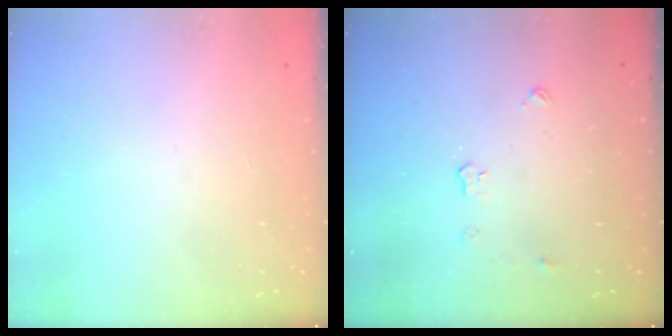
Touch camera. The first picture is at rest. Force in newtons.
{"total": 5.0, "press": 4.9, "slide": 0.3}